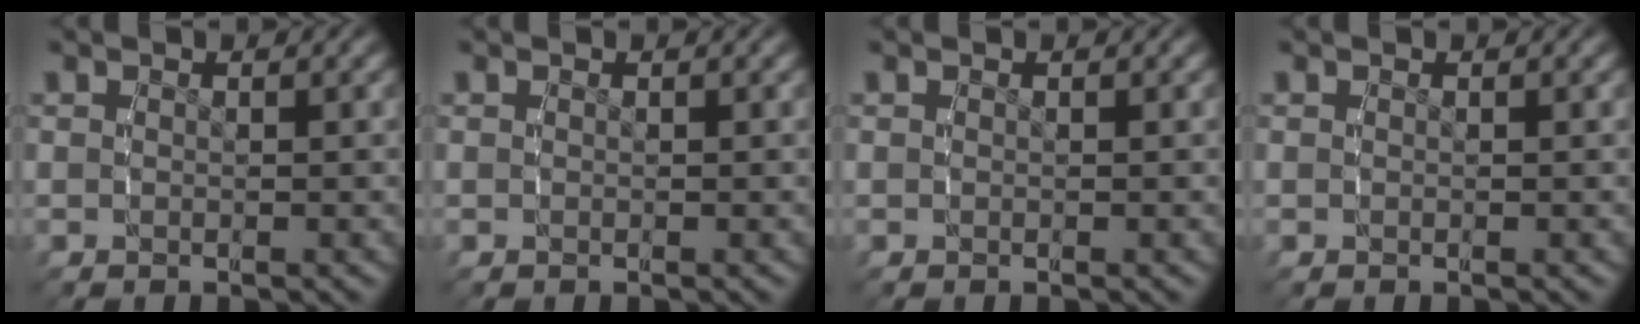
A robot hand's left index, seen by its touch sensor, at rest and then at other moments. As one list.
[{"total": 0.0}, {"total": 0.0}, {"total": 0.0}]